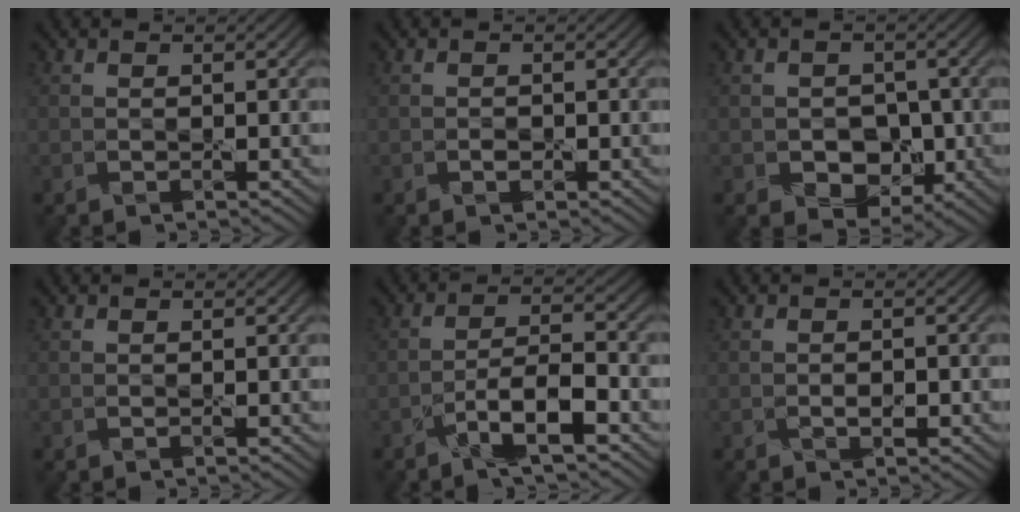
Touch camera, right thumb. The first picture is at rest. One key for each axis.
{"total": 0.8, "fx": -0.4, "fy": 0.5, "fz": 0.5, "tx": -0.008, "ty": -0.001, "tz": -0.005}
{"total": 5.1, "fx": -1.4, "fy": 4.0, "fz": 2.8, "tx": -0.047, "ty": -0.010, "tz": -0.024}
{"total": 0.0}
{"total": 6.5, "fx": -3.7, "fy": 1.6, "fz": 5.0, "tx": -0.094, "ty": 0.009, "tz": -0.073}
{"total": 1.5, "fx": -0.6, "fy": 0.9, "fz": 1.0, "tx": -0.017, "ty": -0.002, "tz": -0.009}